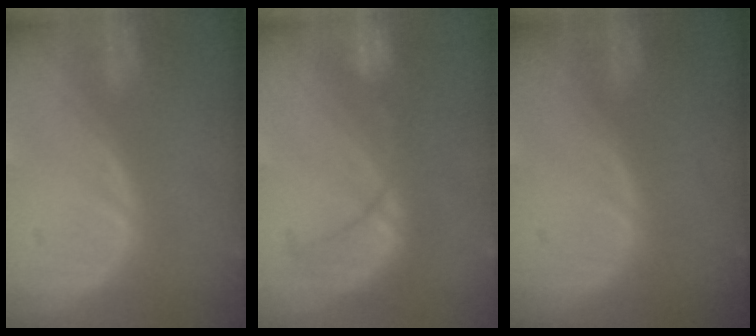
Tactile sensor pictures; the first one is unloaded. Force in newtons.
{"total": 7.9, "press": 7.8, "slide": 1.3}
{"total": 0.0}